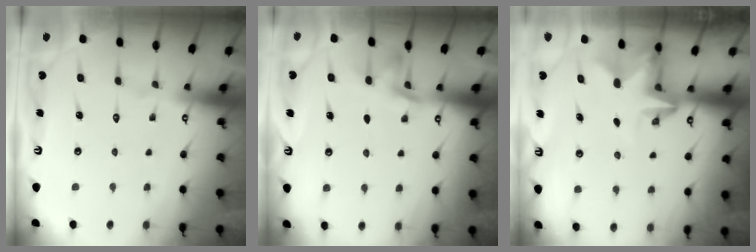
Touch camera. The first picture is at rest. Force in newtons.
{"total": 2.0, "press": 1.6, "slide": 1.1}
{"total": 2.6, "press": 2.6, "slide": 0.6}